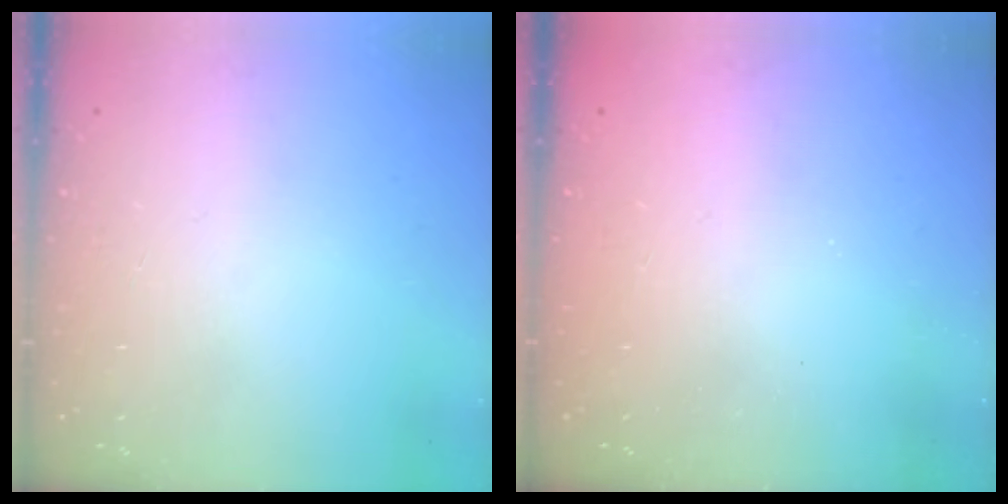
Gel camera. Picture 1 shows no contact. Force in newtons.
{"total": 2.3, "press": 2.2, "slide": 0.7}